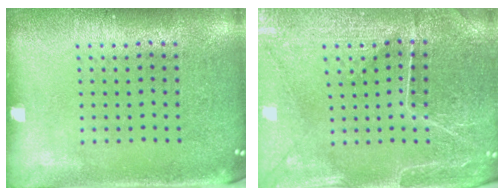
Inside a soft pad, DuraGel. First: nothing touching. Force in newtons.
{"total": 1.3, "press": 1.3, "slide": 0.3}